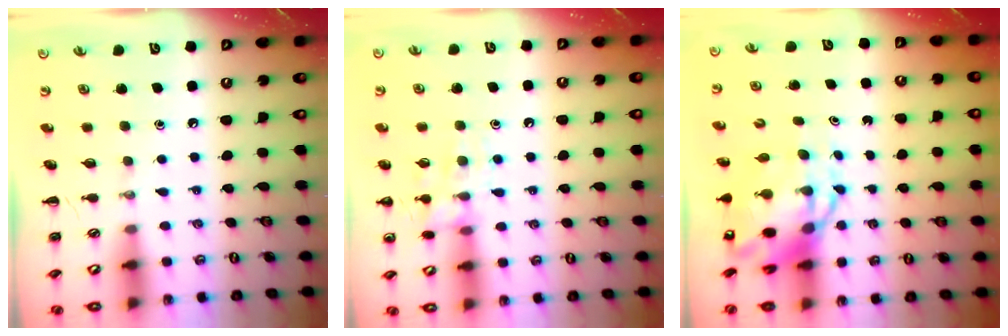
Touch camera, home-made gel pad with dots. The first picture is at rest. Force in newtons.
{"total": 10.6, "press": 10.6, "slide": 0.4}
{"total": 9.0, "press": 8.7, "slide": 2.3}